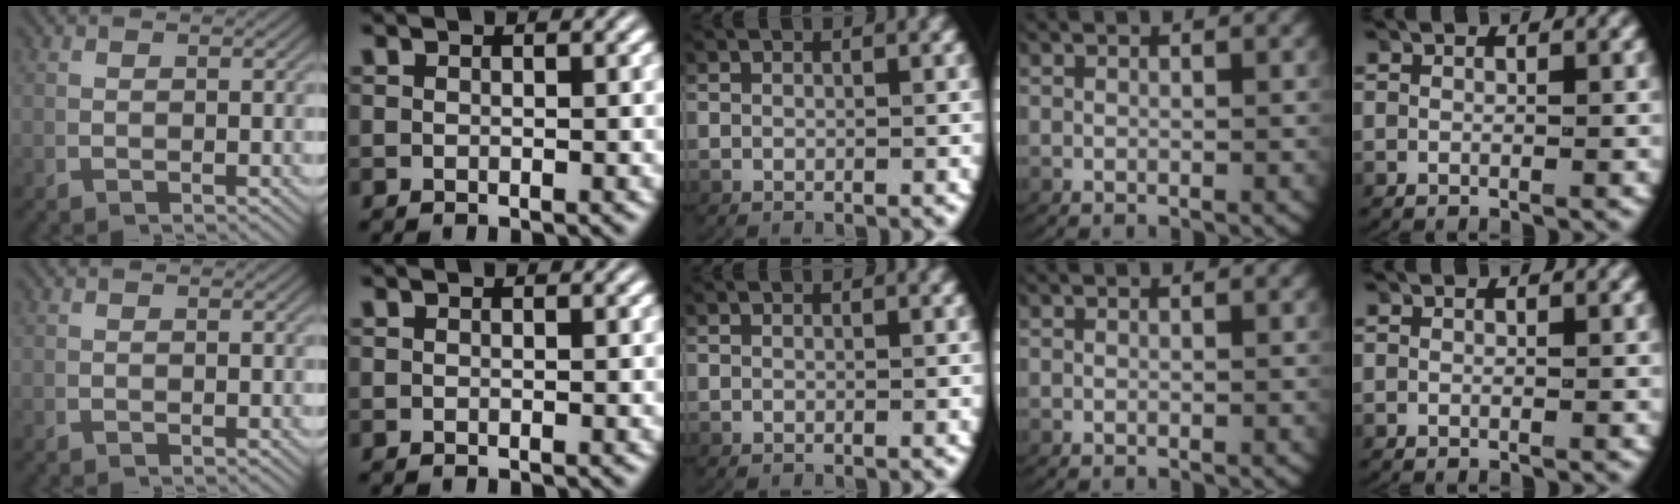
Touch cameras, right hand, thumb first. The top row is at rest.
{}